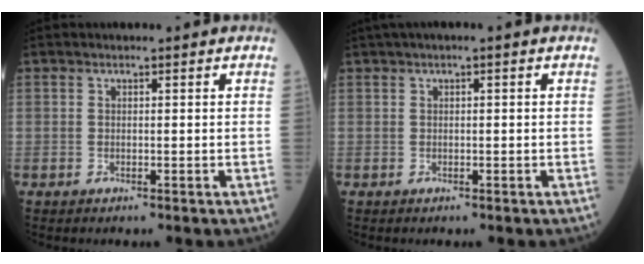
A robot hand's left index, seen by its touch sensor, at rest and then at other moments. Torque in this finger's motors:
{"motor_torque": [0.54, -0.88, 0.33, 0.10]}